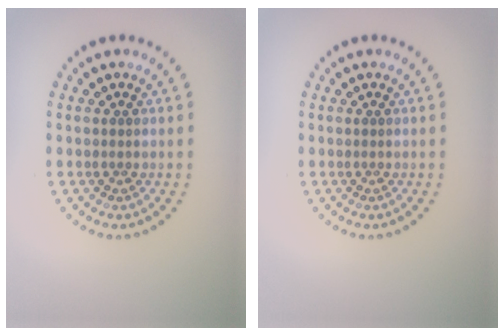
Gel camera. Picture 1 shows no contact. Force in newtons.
{"total": 0.0}